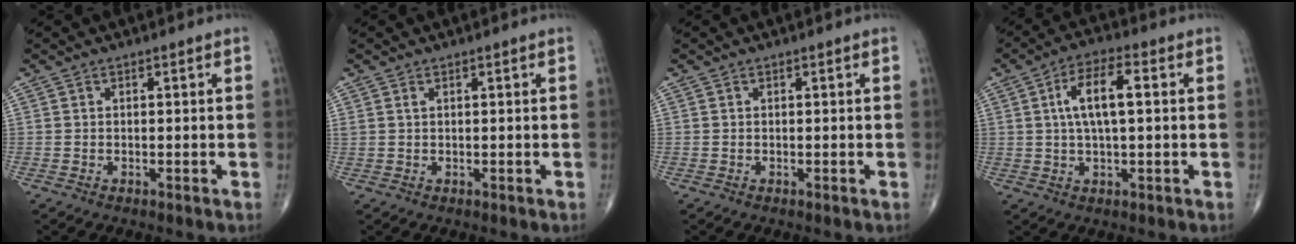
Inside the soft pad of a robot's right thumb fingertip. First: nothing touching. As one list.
[{"total": 0.6, "force": [0.3, 0.2, 0.4], "torque": [-0.011, 0.007, 0.010]}, {"total": 0.0}, {"total": 8.6, "force": [1.4, 3.0, 7.9], "torque": [-0.147, 0.016, 0.021]}]